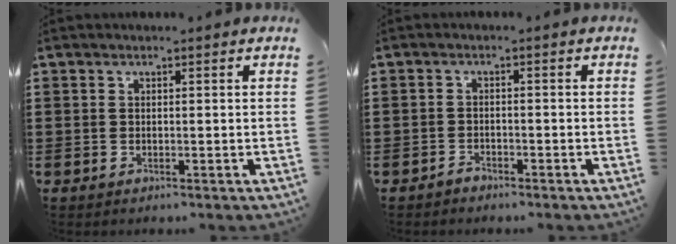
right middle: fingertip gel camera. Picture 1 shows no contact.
{"total": 1.5, "force": [-1.4, 0.5, 0.2], "torque": [-0.008, 0.001, -0.030]}